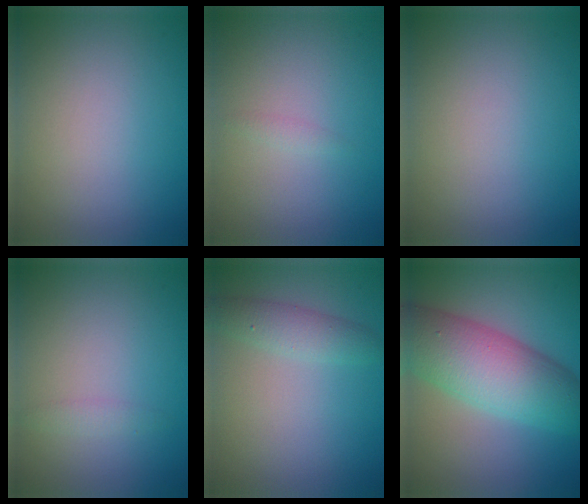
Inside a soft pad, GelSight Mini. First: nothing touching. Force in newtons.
{"total": 0.6, "press": 0.6, "slide": 0.0}
{"total": 0.0}
{"total": 1.0, "press": 1.0, "slide": 0.0}
{"total": 2.4, "press": 2.4, "slide": 0.1}
{"total": 9.5, "press": 9.5, "slide": 0.1}